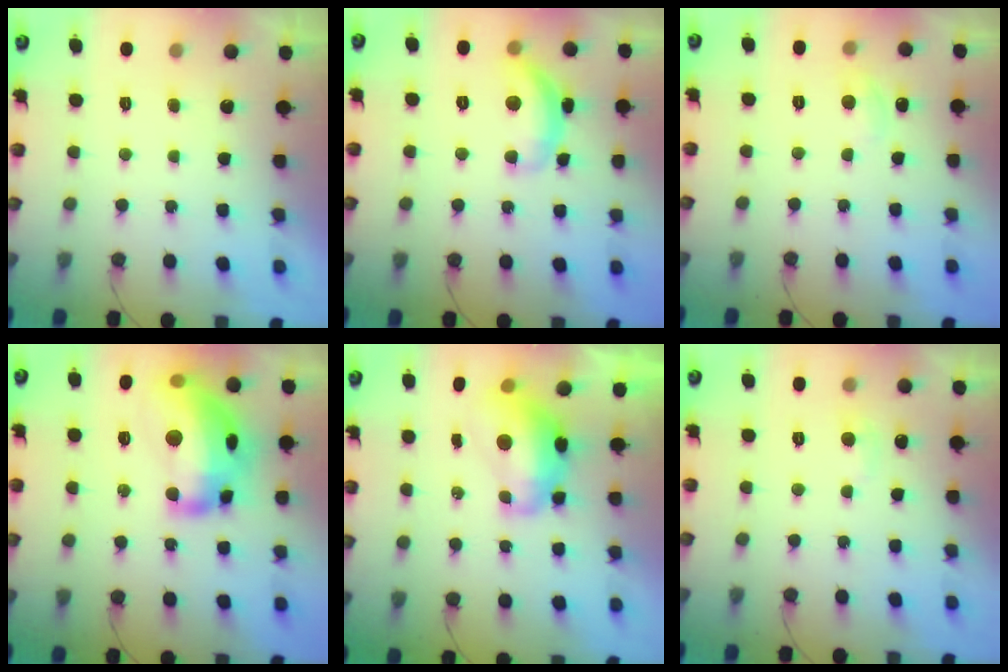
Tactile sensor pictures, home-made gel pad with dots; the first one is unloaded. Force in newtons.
{"total": 12.6, "press": 12.6, "slide": 0.7}
{"total": 5.7, "press": 5.7, "slide": 0.9}
{"total": 23.1, "press": 23.0, "slide": 1.4}
{"total": 12.4, "press": 12.4, "slide": 1.1}
{"total": 5.1, "press": 5.0, "slide": 0.6}